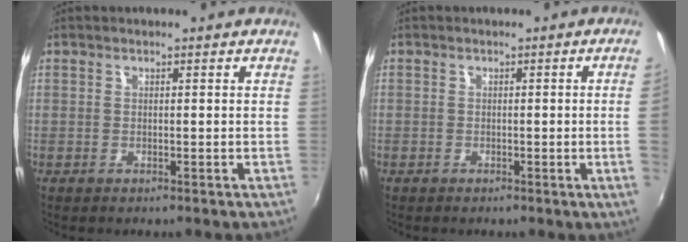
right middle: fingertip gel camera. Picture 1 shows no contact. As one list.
[{"total": 2.5, "force": [-0.1, -1.4, 2.0], "torque": [-0.032, -0.010, 0.004]}]